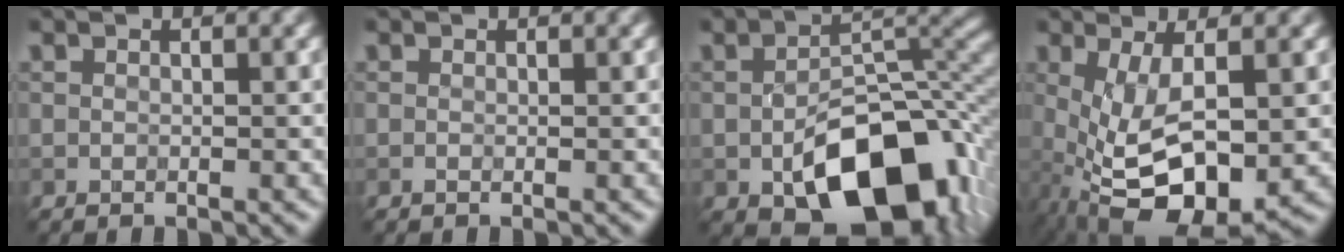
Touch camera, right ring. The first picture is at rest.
{"total": 0.0}
{"total": 12.5, "force": [-4.7, 7.2, 9.1], "torque": [-0.143, -0.018, -0.054]}
{"total": 8.8, "force": [-2.4, 3.1, 7.8], "torque": [-0.156, -0.009, -0.034]}